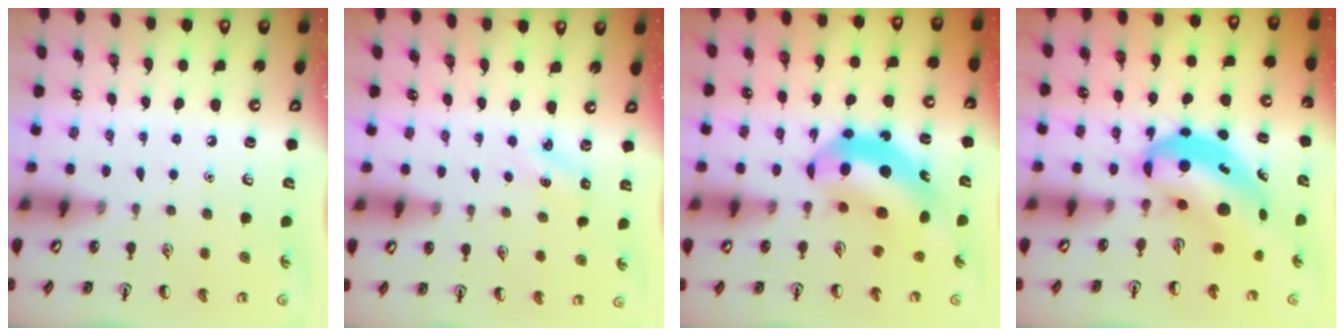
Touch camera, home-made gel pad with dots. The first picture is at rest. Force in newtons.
{"total": 1.6, "press": 1.5, "slide": 0.6}
{"total": 11.7, "press": 11.1, "slide": 3.7}
{"total": 8.0, "press": 7.7, "slide": 2.0}